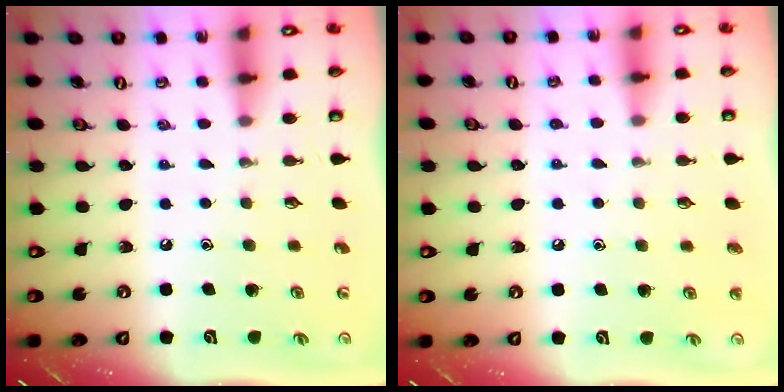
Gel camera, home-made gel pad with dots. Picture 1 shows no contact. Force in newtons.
{"total": 5.4, "press": 5.4, "slide": 0.6}